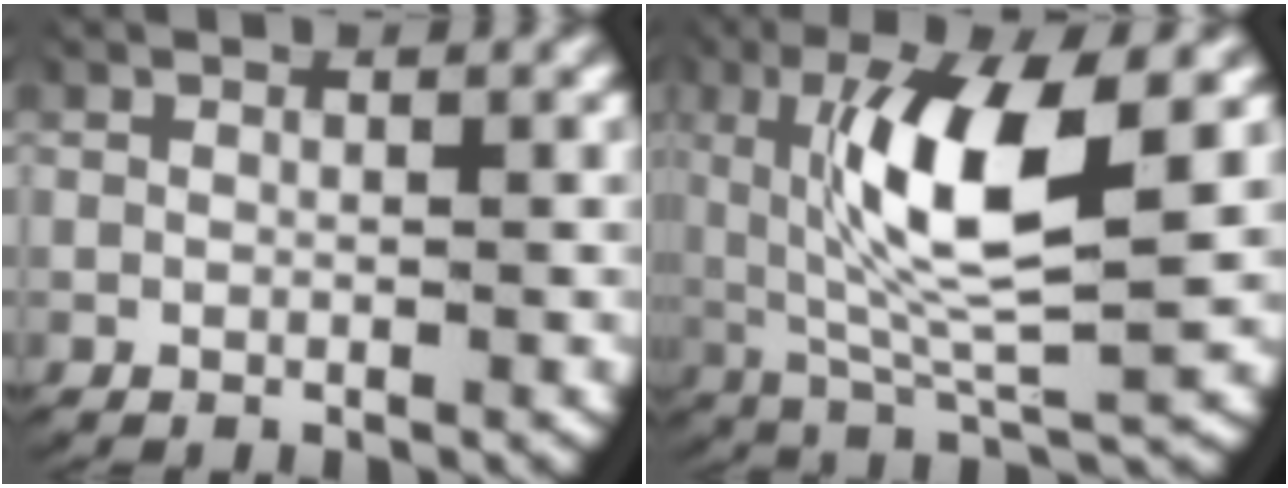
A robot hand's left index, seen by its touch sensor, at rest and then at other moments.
{"total": 9.5, "force": [2.0, 3.4, 8.6], "torque": [-0.185, -0.010, 0.044]}